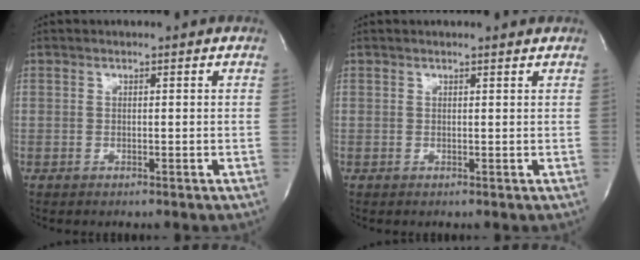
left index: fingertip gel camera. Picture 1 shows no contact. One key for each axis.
{"total": 1.5, "fx": 1.5, "fy": -0.1, "fz": 0.3, "tx": -0.010, "ty": 0.001, "tz": 0.016}